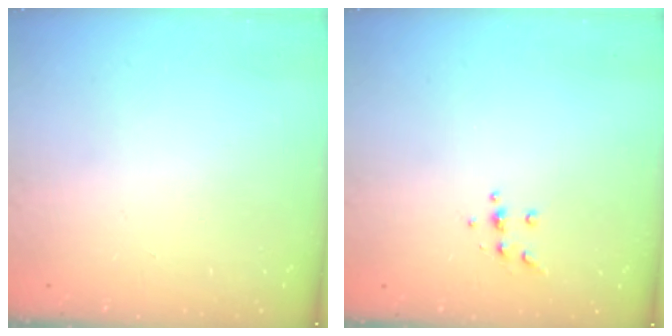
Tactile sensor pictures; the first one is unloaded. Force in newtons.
{"total": 4.2, "press": 4.2, "slide": 0.4}